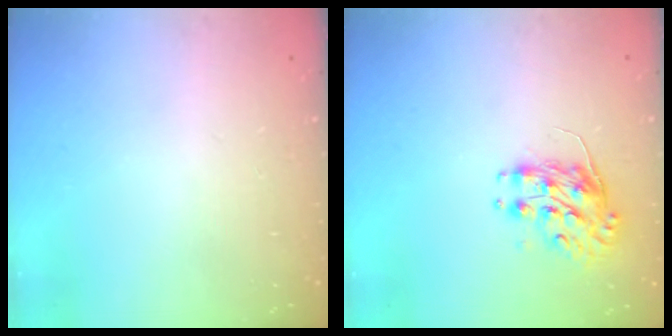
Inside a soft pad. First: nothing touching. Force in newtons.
{"total": 8.2, "press": 8.2, "slide": 0.3}